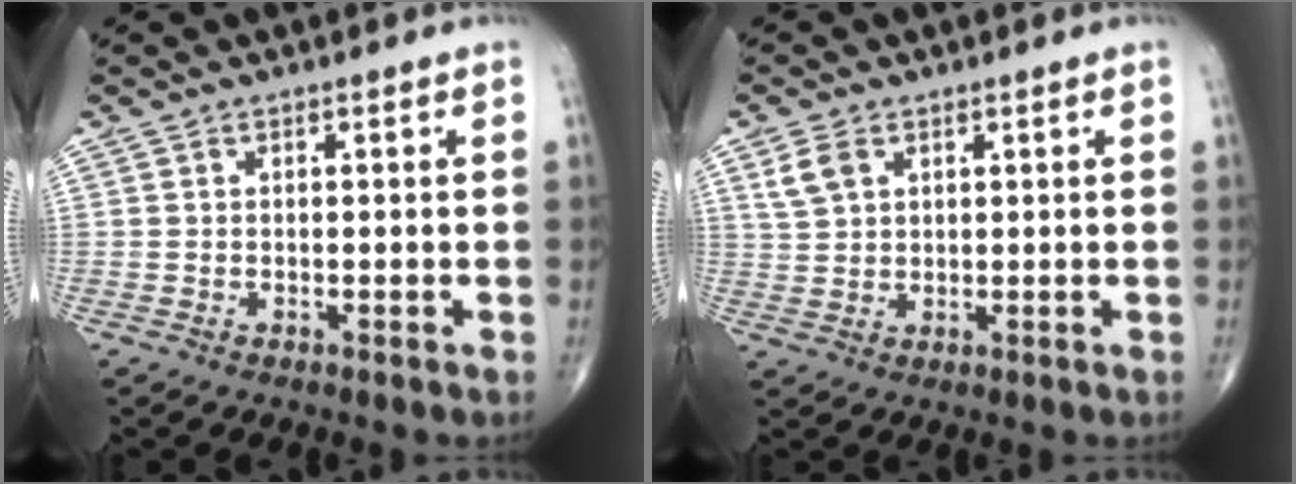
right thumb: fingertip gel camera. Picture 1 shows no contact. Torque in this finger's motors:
{"motor_torque": [-0.12, 0.12, 0.01, 0.01, 0.01]}